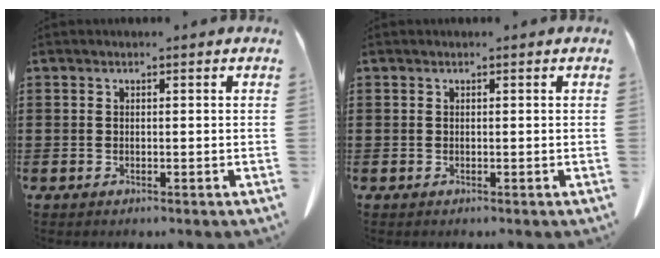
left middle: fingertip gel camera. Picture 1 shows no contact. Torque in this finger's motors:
{"motor_torque": [-0.10, 0.05, 0.00, 0.00]}